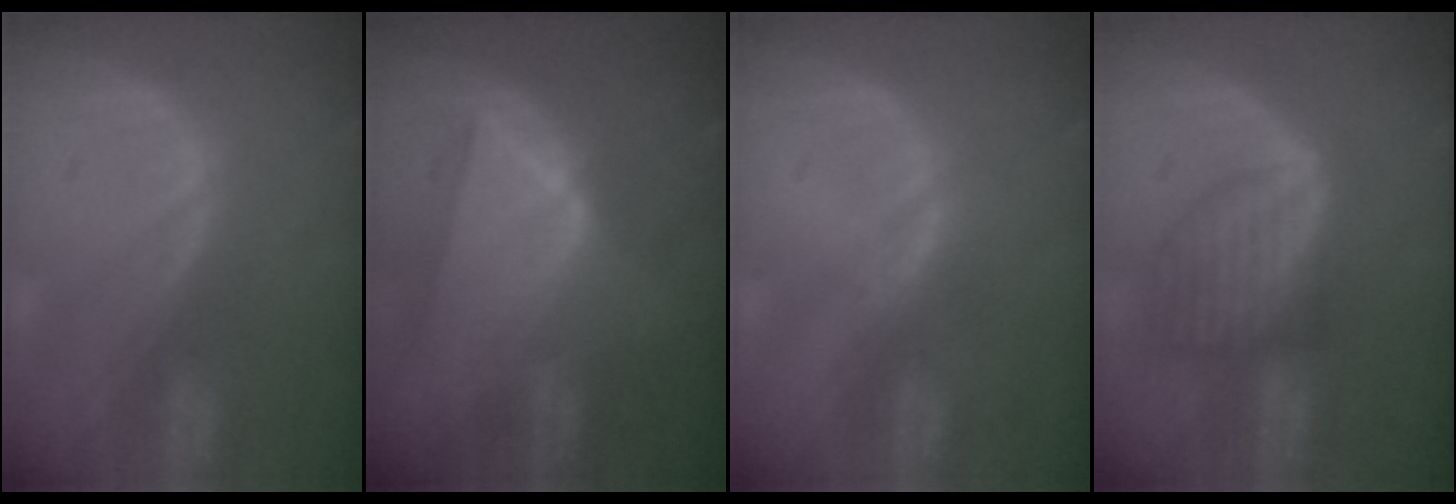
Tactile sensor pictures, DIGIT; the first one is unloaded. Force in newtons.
{"total": 9.2, "press": 8.2, "slide": 4.2}
{"total": 1.1, "press": 1.1, "slide": 0.1}
{"total": 6.6, "press": 6.6, "slide": 0.1}